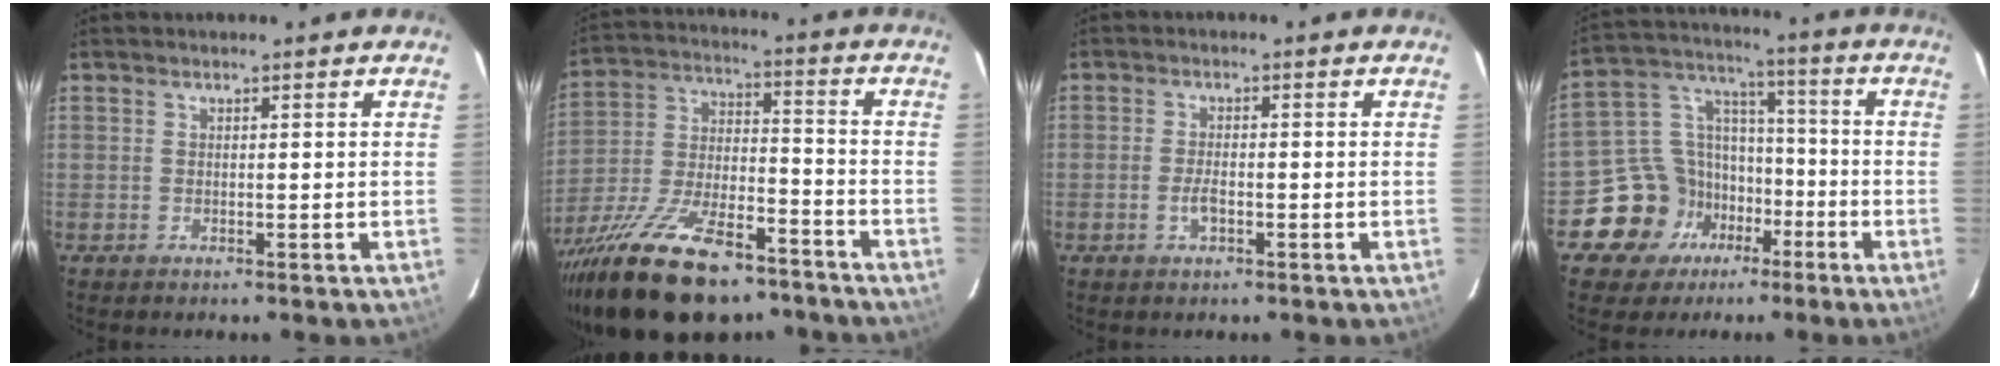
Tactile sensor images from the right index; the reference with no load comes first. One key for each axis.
{"total": 25.8, "fx": -18.1, "fy": 10.2, "fz": 15.3, "tx": -0.299, "ty": -0.027, "tz": -0.288}
{"total": 3.2, "fx": -1.2, "fy": 1.3, "fz": 2.6, "tx": -0.057, "ty": -0.001, "tz": -0.024}
{"total": 13.2, "fx": -6.6, "fy": 11.0, "fz": 3.3, "tx": -0.082, "ty": 0.055, "tz": -0.099}